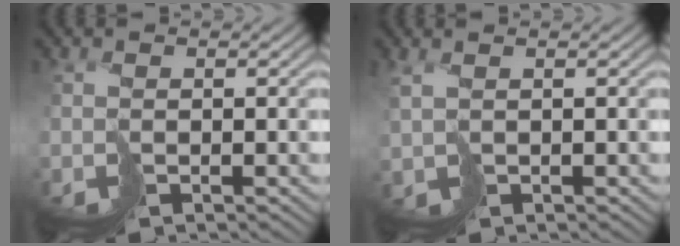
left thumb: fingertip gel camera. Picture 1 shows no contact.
{"total": 1.5, "force": [1.1, 0.3, 1.0], "torque": [-0.030, -0.004, 0.024]}